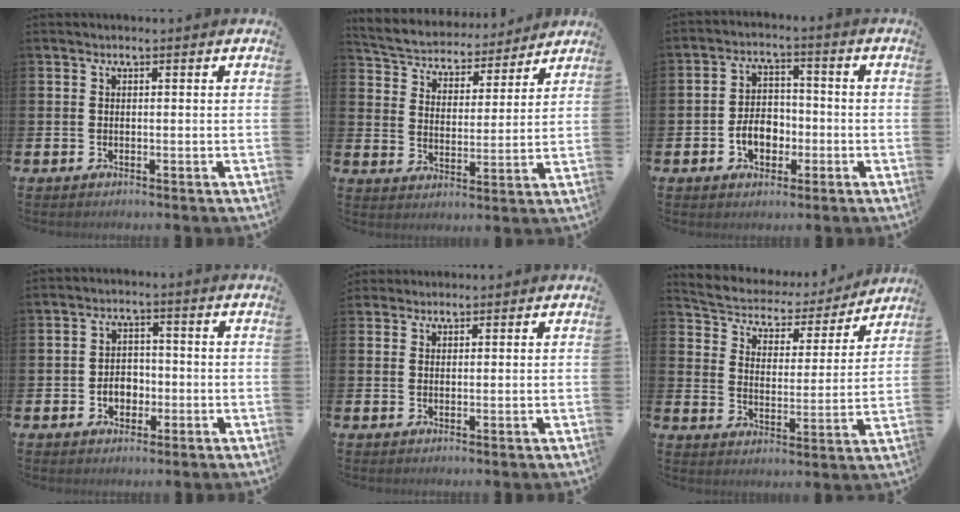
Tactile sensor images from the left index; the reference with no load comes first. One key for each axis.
{"total": 5.2, "fx": 4.9, "fy": 1.7, "fz": 0.1, "tx": -0.039, "ty": -0.044, "tz": 0.083}
{"total": 4.9, "fx": -1.6, "fy": 3.5, "fz": 3.0, "tx": -0.041, "ty": 0.002, "tz": -0.037}
{"total": 3.7, "fx": -1.0, "fy": 2.9, "fz": 2.1, "tx": -0.035, "ty": 0.001, "tz": -0.025}
{"total": 1.8, "fx": 1.7, "fy": 0.7, "fz": -0.1, "tx": 0.007, "ty": -0.002, "tz": 0.030}
{"total": 4.4, "fx": 3.9, "fy": 2.1, "fz": 0.8, "tx": -0.045, "ty": -0.033, "tz": 0.059}